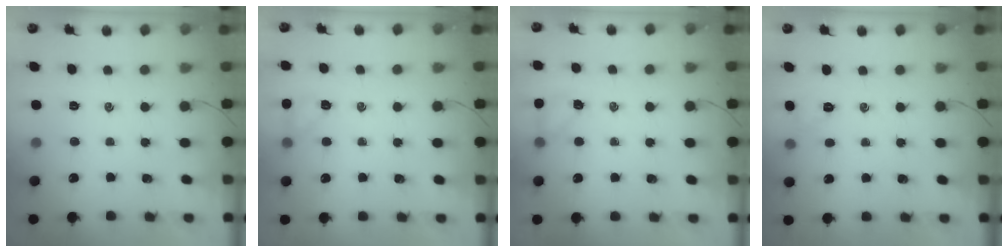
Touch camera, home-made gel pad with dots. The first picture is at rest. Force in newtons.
{"total": 5.6, "press": 5.4, "slide": 1.7}
{"total": 5.1, "press": 4.8, "slide": 1.5}
{"total": 2.6, "press": 2.6, "slide": 0.6}